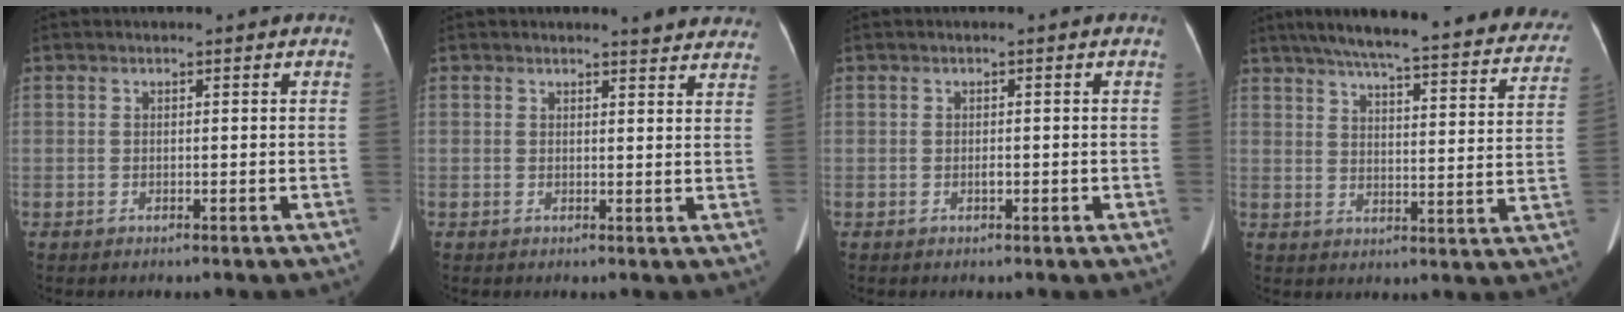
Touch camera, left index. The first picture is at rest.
{"total": 6.4, "force": [6.1, 1.2, 1.5], "torque": [-0.003, -0.011, 0.045]}
{"total": 0.7, "force": [-0.4, 0.3, 0.5], "torque": [-0.013, -0.005, -0.007]}
{"total": 30.7, "force": [26.6, 4.6, 14.6], "torque": [-0.221, -0.035, 0.319]}